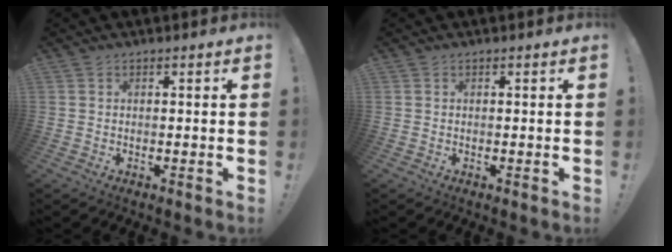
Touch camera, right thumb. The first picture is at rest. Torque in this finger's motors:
{"motor_torque": [0.00, 0.00, 0.00, 0.00, 0.00]}